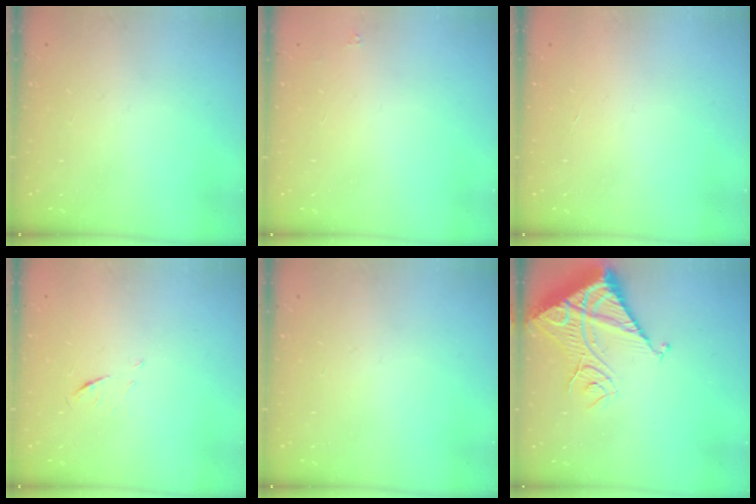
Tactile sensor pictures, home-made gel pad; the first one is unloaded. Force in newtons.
{"total": 1.6, "press": 1.5, "slide": 0.2}
{"total": 1.8, "press": 1.8, "slide": 0.1}
{"total": 5.0, "press": 4.9, "slide": 0.4}
{"total": 0.0}
{"total": 15.5, "press": 15.4, "slide": 1.6}